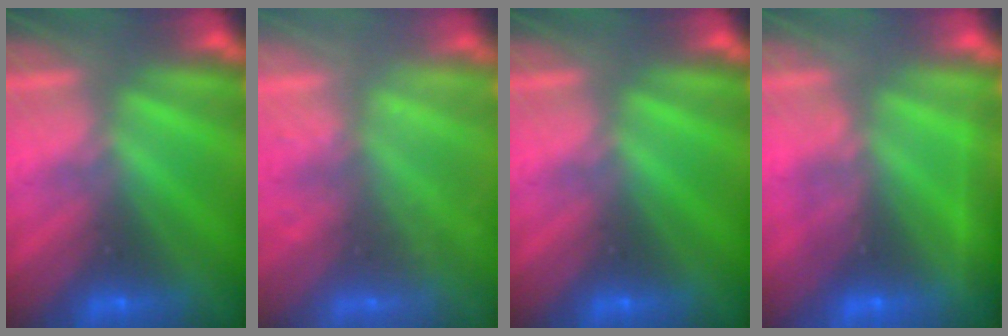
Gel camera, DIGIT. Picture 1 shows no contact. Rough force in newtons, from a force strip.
{"total": 2.3}
{"total": 0.0}
{"total": 2.2}